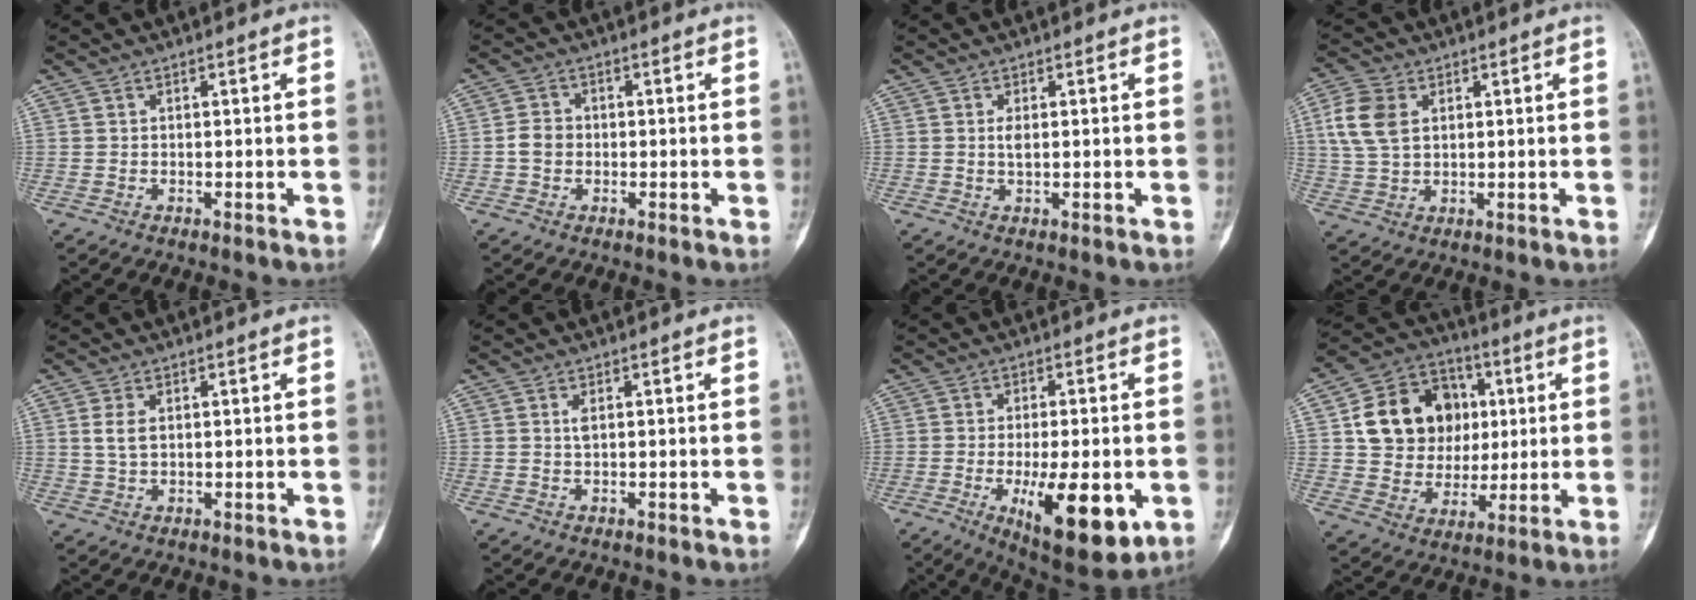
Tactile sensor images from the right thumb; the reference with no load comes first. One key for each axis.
{"total": 3.3, "fx": -0.5, "fy": 2.8, "fz": 1.6, "tx": -0.023, "ty": 0.009, "tz": -0.015}
{"total": 1.7, "fx": 0.2, "fy": 0.6, "fz": 1.5, "tx": -0.032, "ty": -0.002, "tz": 0.006}
{"total": 8.1, "fx": 2.1, "fy": 5.5, "fz": 5.6, "tx": -0.121, "ty": 0.004, "tz": 0.043}
{"total": 3.0, "fx": 0.7, "fy": 1.7, "fz": 2.4, "tx": -0.050, "ty": 0.001, "tz": 0.015}
{"total": 1.2, "fx": 0.2, "fy": 0.4, "fz": 1.1, "tx": -0.025, "ty": 0.000, "tz": 0.005}
{"total": 15.8, "fx": -4.5, "fy": 5.9, "fz": 13.9, "tx": -0.201, "ty": -0.015, "tz": -0.053}
{"total": 17.1, "fx": 3.4, "fy": 14.3, "fz": 8.9, "tx": -0.114, "ty": 0.009, "tz": 0.064}